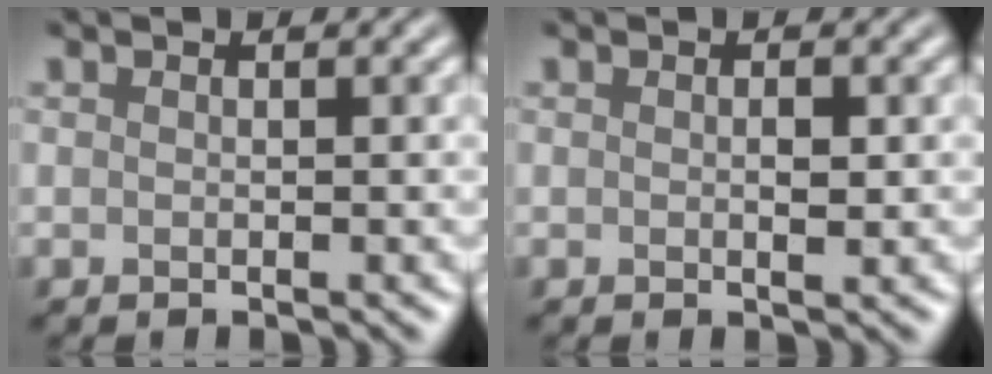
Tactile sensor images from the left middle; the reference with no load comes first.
{"total": 0.9, "force": [-0.2, 0.1, 0.8], "torque": [-0.017, -0.005, 0.001]}